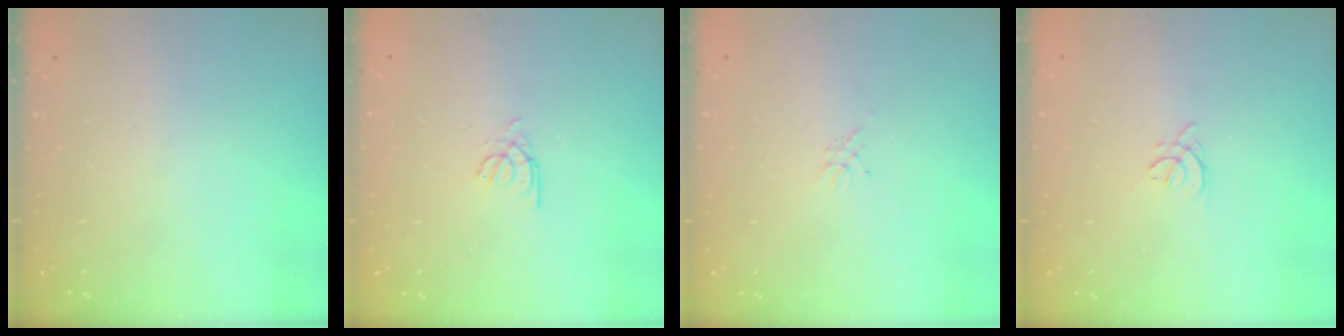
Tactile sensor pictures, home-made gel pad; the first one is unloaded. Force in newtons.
{"total": 2.6, "press": 2.6, "slide": 0.2}
{"total": 2.3, "press": 2.2, "slide": 0.3}
{"total": 2.4, "press": 2.3, "slide": 0.6}